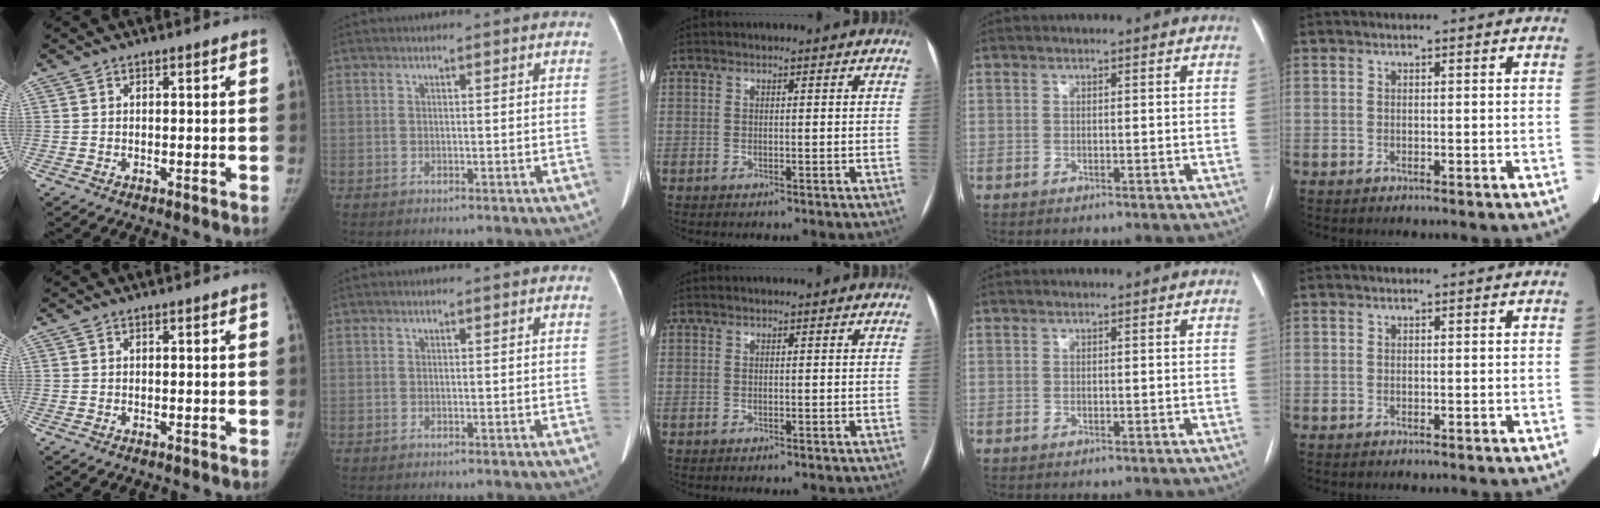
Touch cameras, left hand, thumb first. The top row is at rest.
{}